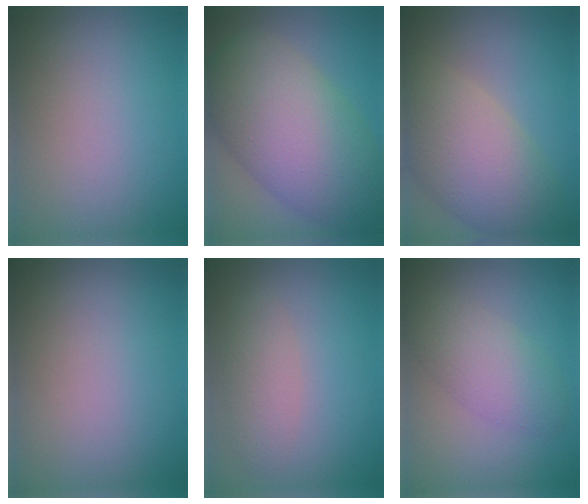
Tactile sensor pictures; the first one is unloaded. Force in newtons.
{"total": 12.1, "press": 12.1, "slide": 0.2}
{"total": 8.2, "press": 8.2, "slide": 0.4}
{"total": 0.0}
{"total": 2.4, "press": 2.4, "slide": 0.0}
{"total": 3.8, "press": 3.8, "slide": 0.2}